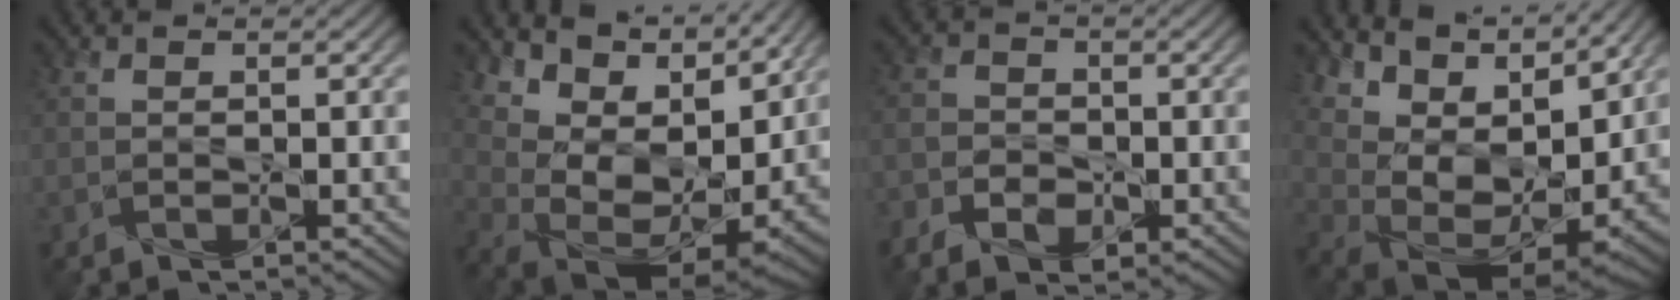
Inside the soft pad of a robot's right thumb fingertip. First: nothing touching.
{"total": 14.7, "force": [8.3, 7.8, 9.4], "torque": [-0.168, 0.029, 0.153]}
{"total": 4.2, "force": [-2.7, 2.7, 1.8], "torque": [-0.029, -0.005, -0.054]}
{"total": 15.5, "force": [8.7, 8.0, 10.0], "torque": [-0.198, 0.030, 0.160]}